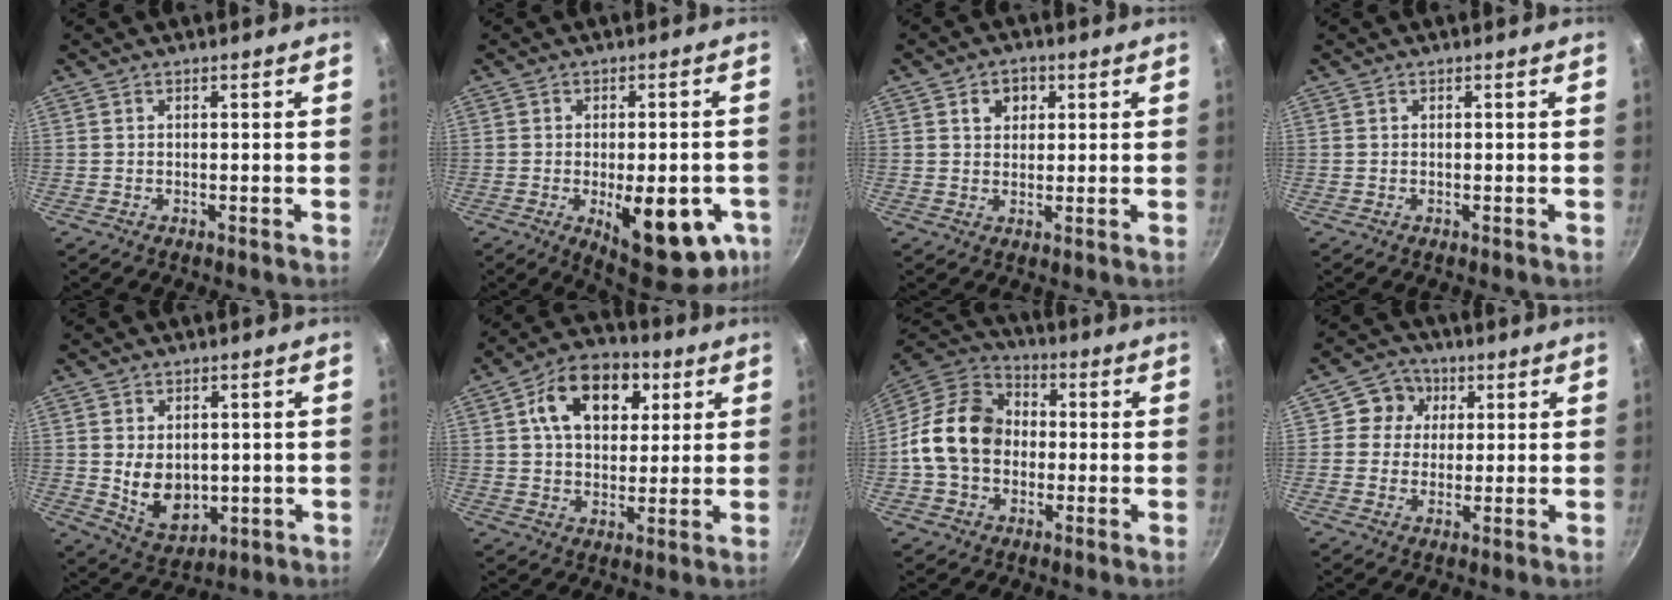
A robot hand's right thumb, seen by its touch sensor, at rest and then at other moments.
{"total": 17.5, "force": [-5.3, 7.4, 14.9], "torque": [-0.151, -0.004, -0.057]}
{"total": 4.1, "force": [1.5, 3.3, 1.9], "torque": [-0.005, 0.001, 0.023]}
{"total": 0.0}
{"total": 9.1, "force": [0.2, 6.6, 6.3], "torque": [-0.085, -0.018, 0.026]}
{"total": 15.0, "force": [5.2, 10.1, 9.8], "torque": [-0.119, 0.002, 0.072]}
{"total": 15.4, "force": [-0.9, 12.1, 9.5], "torque": [-0.137, 0.034, -0.034]}
{"total": 6.3, "force": [1.8, 5.8, 1.6], "torque": [0.012, 0.003, 0.016]}